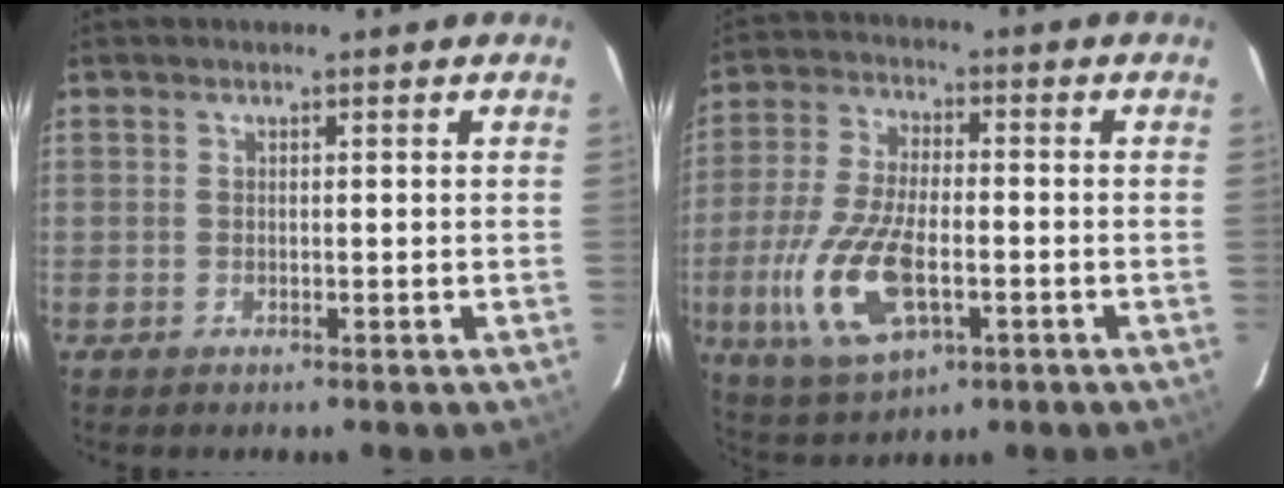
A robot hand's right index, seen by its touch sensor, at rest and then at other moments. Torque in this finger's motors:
{"motor_torque": [1.80, -0.34, 1.02, 0.21]}